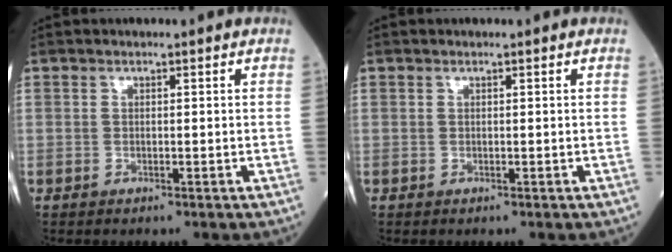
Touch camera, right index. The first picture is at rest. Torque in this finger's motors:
{"motor_torque": [-0.07, 0.01, 0.06, 0.01]}